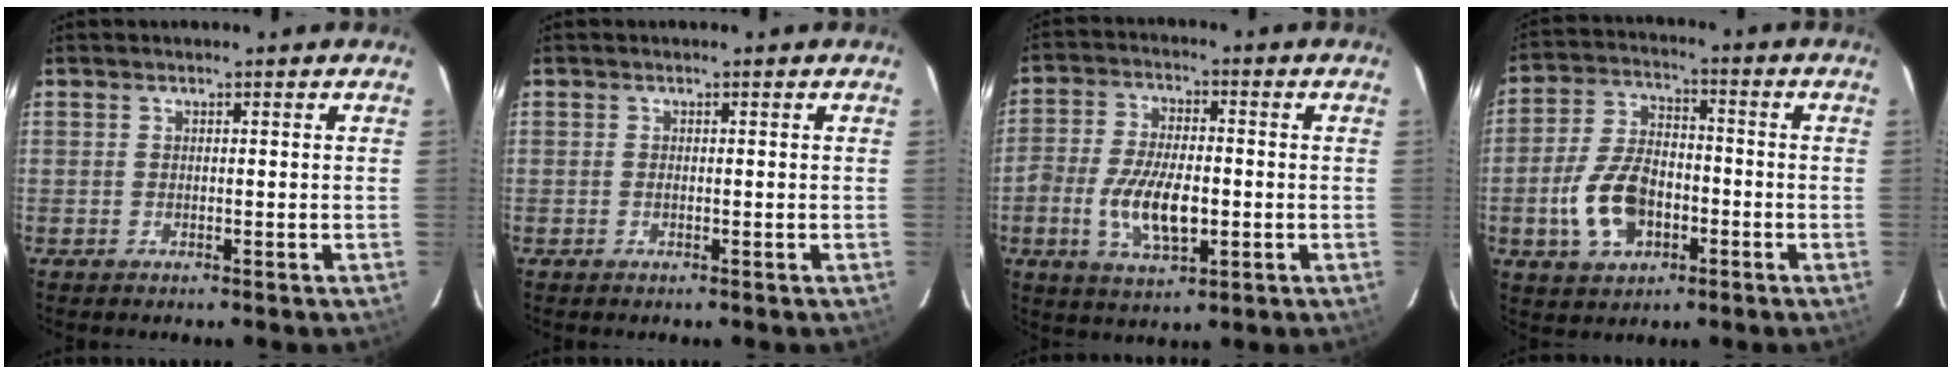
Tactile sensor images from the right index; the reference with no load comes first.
{"total": 0.0}
{"total": 10.9, "force": [-2.6, 4.9, 9.4], "torque": [-0.192, -0.004, -0.048]}
{"total": 11.9, "force": [-3.9, 7.2, 8.7], "torque": [-0.182, 0.012, -0.063]}